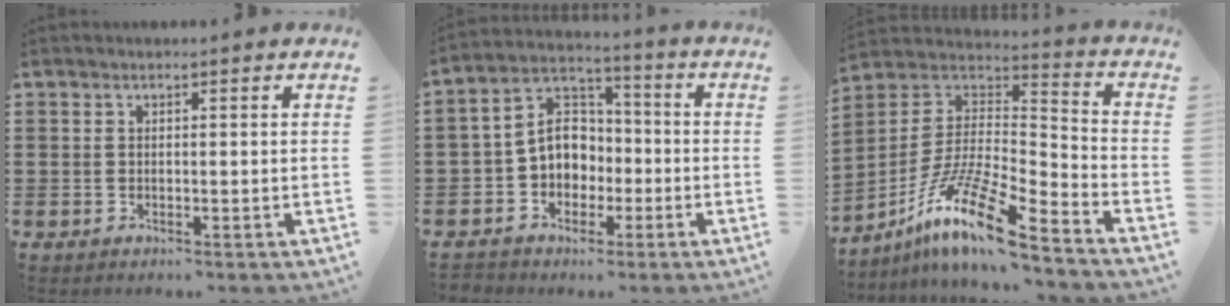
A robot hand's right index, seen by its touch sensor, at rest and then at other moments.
{"total": 7.6, "force": [-0.8, 6.7, 3.5], "torque": [-0.099, 0.008, -0.019]}
{"total": 14.3, "force": [-10.3, 2.2, 9.6], "torque": [-0.193, 0.012, -0.199]}